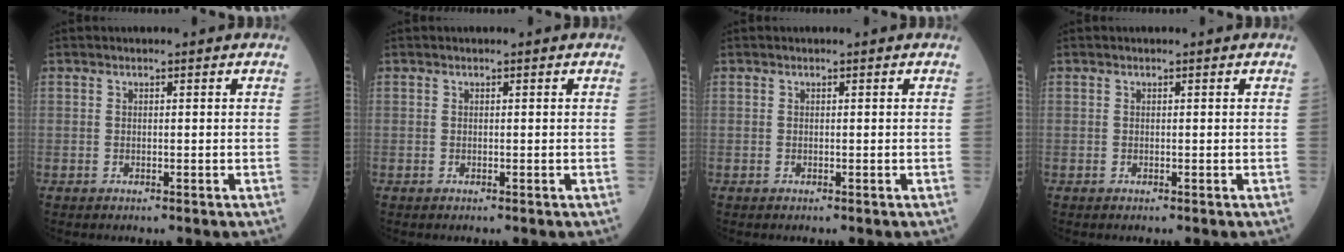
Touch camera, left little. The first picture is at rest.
{"total": 0.0}
{"total": 0.0}
{"total": 0.0}